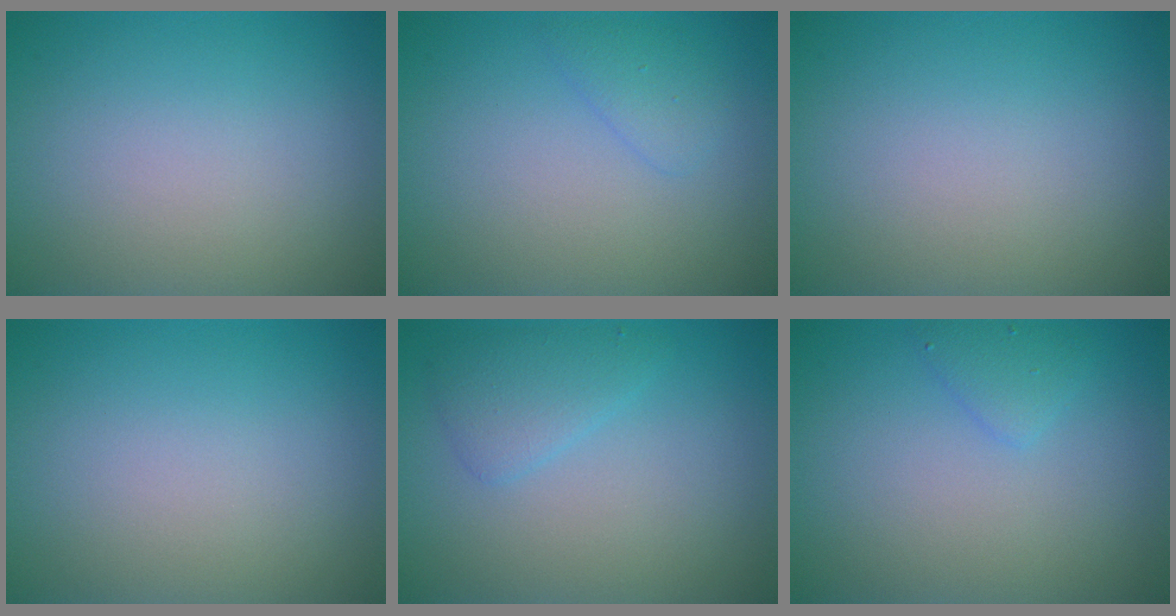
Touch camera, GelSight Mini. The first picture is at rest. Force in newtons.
{"total": 1.4, "press": 1.4, "slide": 0.2}
{"total": 0.0}
{"total": 0.0}
{"total": 2.1, "press": 2.1, "slide": 0.1}
{"total": 1.4, "press": 1.4, "slide": 0.1}